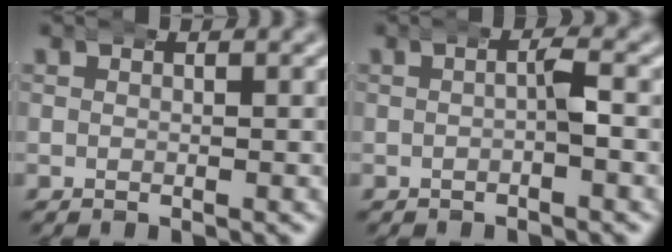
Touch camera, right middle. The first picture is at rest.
{"total": 1.8, "force": [0.3, 0.5, 1.7], "torque": [-0.020, 0.009, -0.001]}